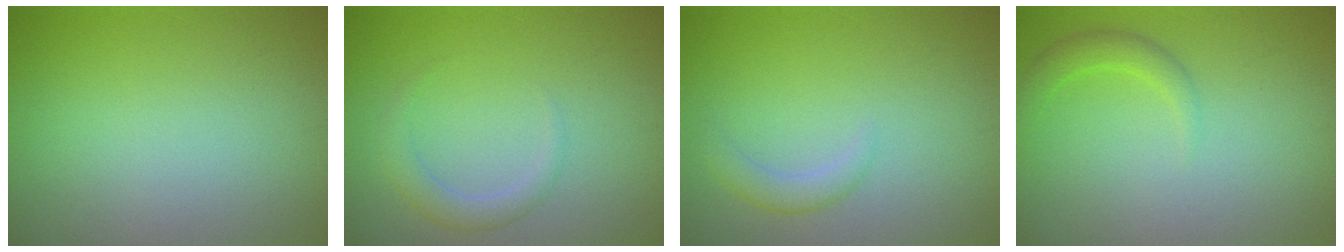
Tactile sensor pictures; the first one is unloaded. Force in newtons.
{"total": 1.9, "press": 1.9, "slide": 0.2}
{"total": 1.5, "press": 1.5, "slide": 0.1}
{"total": 1.8, "press": 1.8, "slide": 0.2}